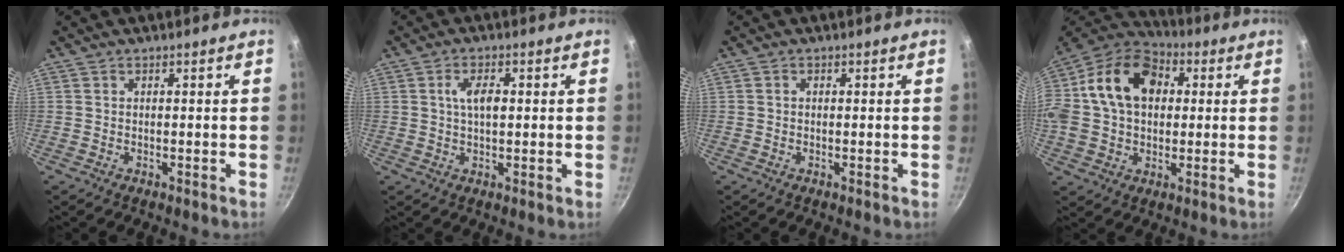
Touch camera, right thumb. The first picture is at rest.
{"total": 4.4, "force": [0.7, 2.1, 3.8], "torque": [-0.065, 0.007, 0.009]}
{"total": 0.6, "force": [0.0, 0.5, 0.3], "torque": [-0.003, 0.004, 0.001]}
{"total": 19.9, "force": [3.2, 14.6, 13.2], "torque": [-0.227, 0.037, 0.039]}